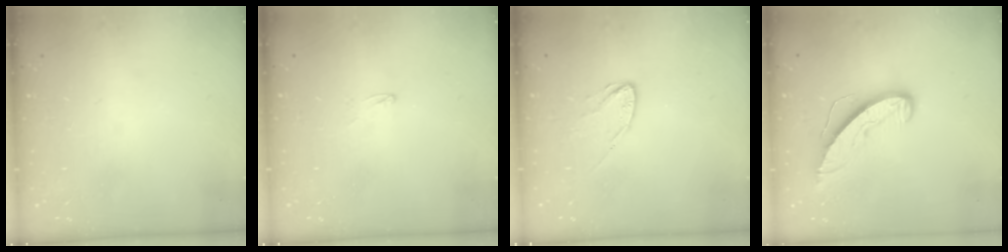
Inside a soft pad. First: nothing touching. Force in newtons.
{"total": 2.6, "press": 2.6, "slide": 0.2}
{"total": 6.4, "press": 6.4, "slide": 0.5}
{"total": 8.3, "press": 8.3, "slide": 0.5}